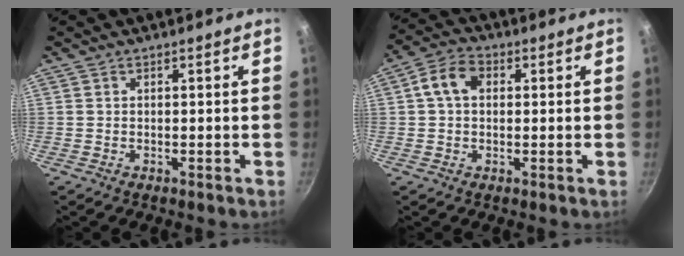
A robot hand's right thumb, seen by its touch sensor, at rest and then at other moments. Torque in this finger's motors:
{"motor_torque": [1.49, 1.46, 0.68, -0.41, 0.27]}